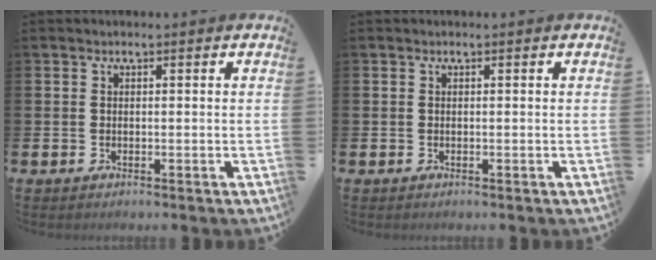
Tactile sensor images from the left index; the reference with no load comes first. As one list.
[{"total": 0.0}]